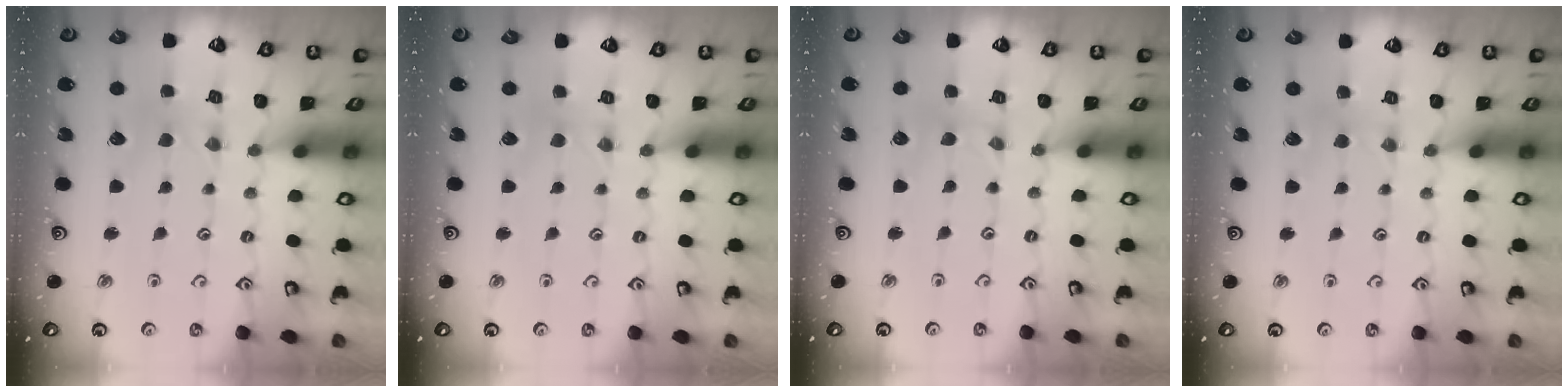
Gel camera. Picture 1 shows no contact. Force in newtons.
{"total": 1.5, "press": 1.4, "slide": 0.2}
{"total": 0.7, "press": 0.6, "slide": 0.2}
{"total": 3.2, "press": 3.2, "slide": 0.5}